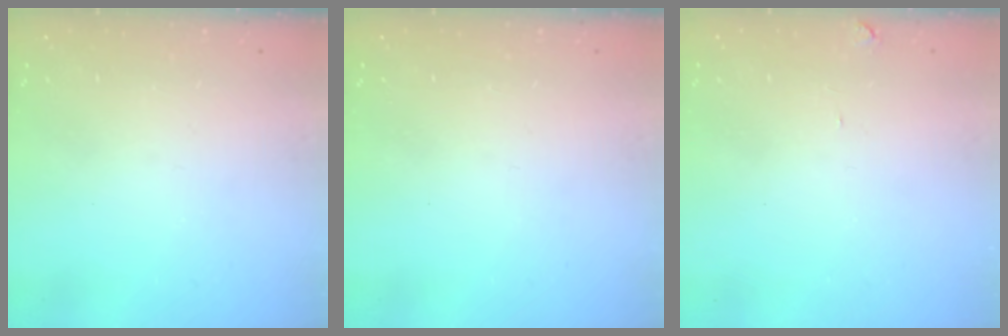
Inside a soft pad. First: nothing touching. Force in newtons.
{"total": 0.0}
{"total": 1.3, "press": 1.2, "slide": 0.5}